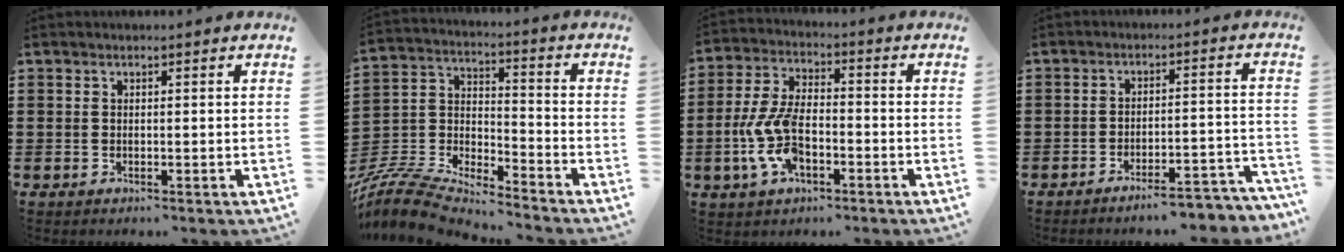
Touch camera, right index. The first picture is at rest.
{"total": 7.8, "force": [-7.4, 1.4, 1.9], "torque": [-0.061, -0.005, -0.155]}
{"total": 9.8, "force": [-2.7, 4.9, 8.0], "torque": [-0.198, -0.007, -0.057]}
{"total": 4.8, "force": [-4.5, -0.1, 1.7], "torque": [-0.029, -0.008, -0.087]}